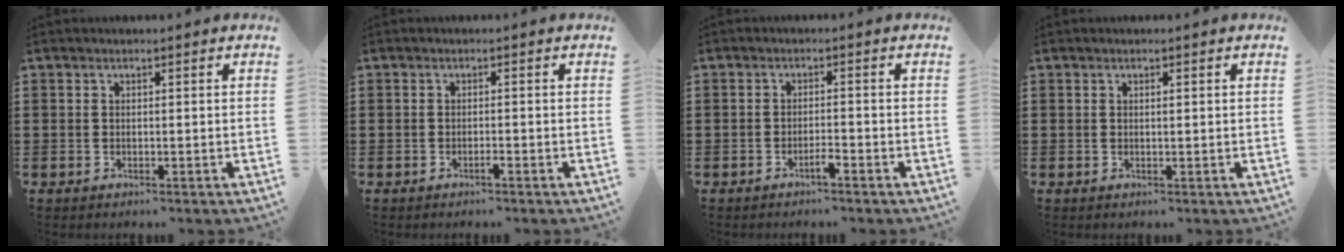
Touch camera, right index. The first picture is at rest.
{"total": 0.8, "force": [-0.6, 0.0, 0.5], "torque": [-0.010, -0.002, -0.011]}
{"total": 1.8, "force": [-1.4, 0.1, 1.1], "torque": [-0.020, -0.003, -0.024]}
{"total": 0.5, "force": [0.2, 0.1, 0.5], "torque": [-0.011, -0.001, 0.004]}